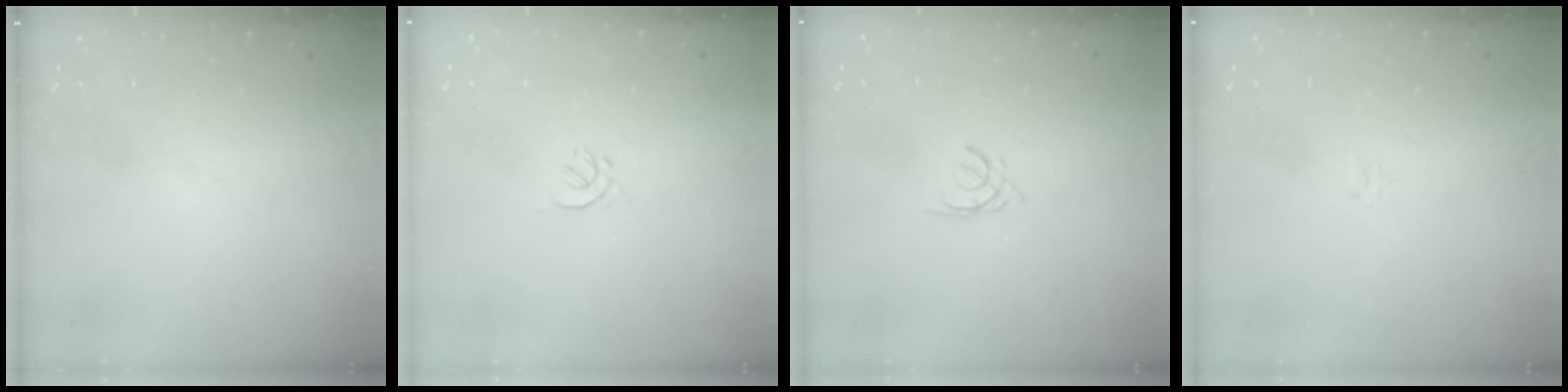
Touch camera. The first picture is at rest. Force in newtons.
{"total": 1.0, "press": 0.9, "slide": 0.4}
{"total": 1.4, "press": 1.3, "slide": 0.3}
{"total": 0.7, "press": 0.5, "slide": 0.4}